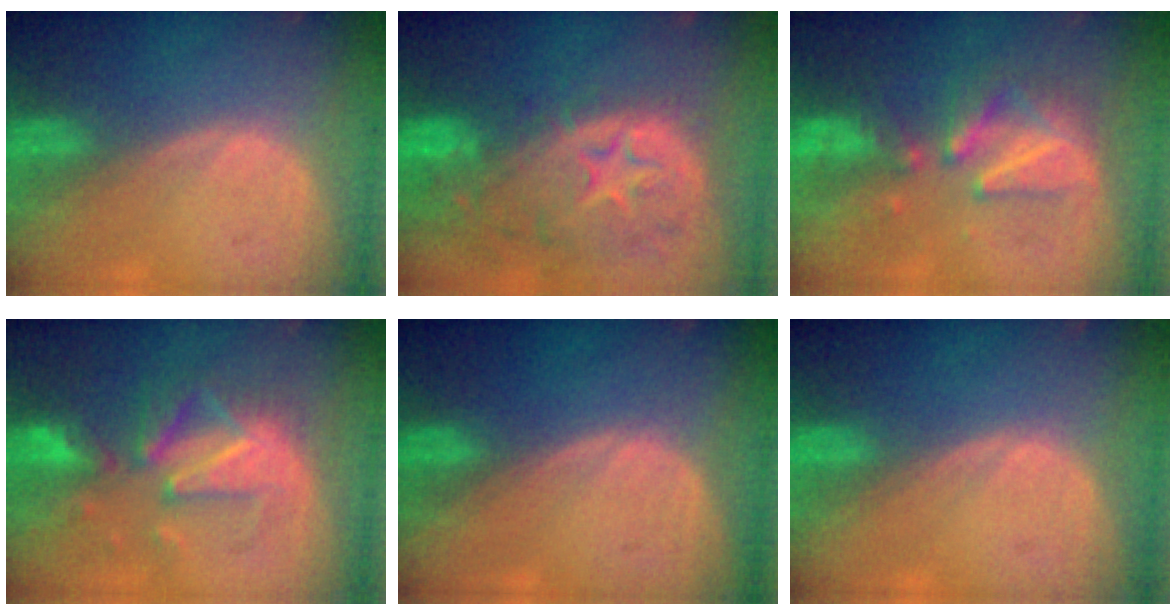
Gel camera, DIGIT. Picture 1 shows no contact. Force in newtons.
{"total": 14.0, "press": 11.2, "slide": 8.3}
{"total": 8.0, "press": 7.9, "slide": 1.5}
{"total": 9.8, "press": 8.9, "slide": 4.2}
{"total": 0.0}
{"total": 0.0}